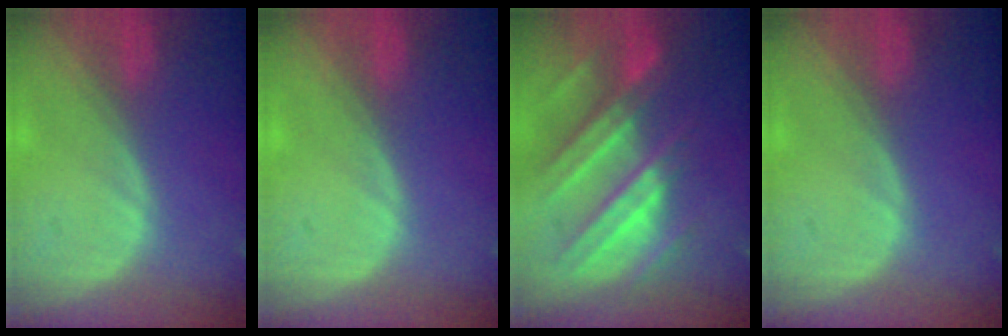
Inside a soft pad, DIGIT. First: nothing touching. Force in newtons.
{"total": 0.0}
{"total": 11.0, "press": 9.8, "slide": 5.0}
{"total": 0.0}